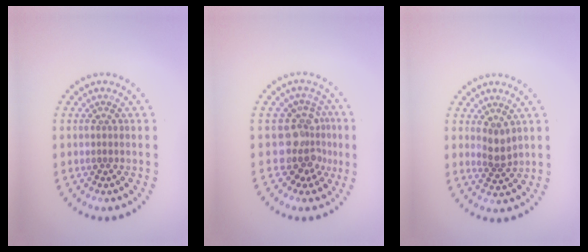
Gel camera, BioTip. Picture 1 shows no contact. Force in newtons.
{"total": 3.6, "press": 2.7, "slide": 2.4}
{"total": 1.8, "press": 1.4, "slide": 1.1}